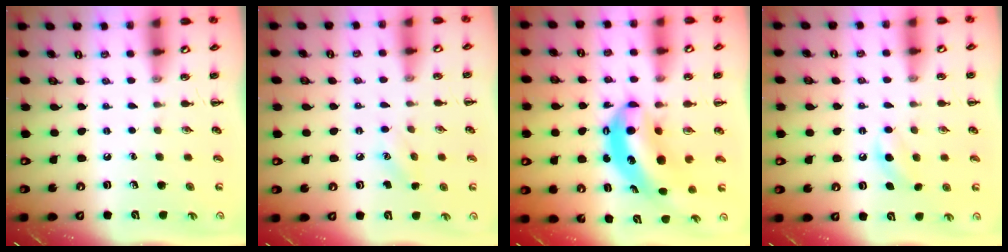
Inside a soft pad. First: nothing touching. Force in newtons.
{"total": 7.4, "press": 7.2, "slide": 2.0}
{"total": 8.5, "press": 8.2, "slide": 2.2}
{"total": 6.6, "press": 6.4, "slide": 1.6}